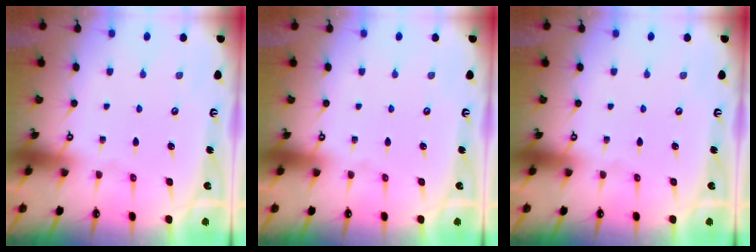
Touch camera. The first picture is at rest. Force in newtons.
{"total": 0.0}
{"total": 0.0}